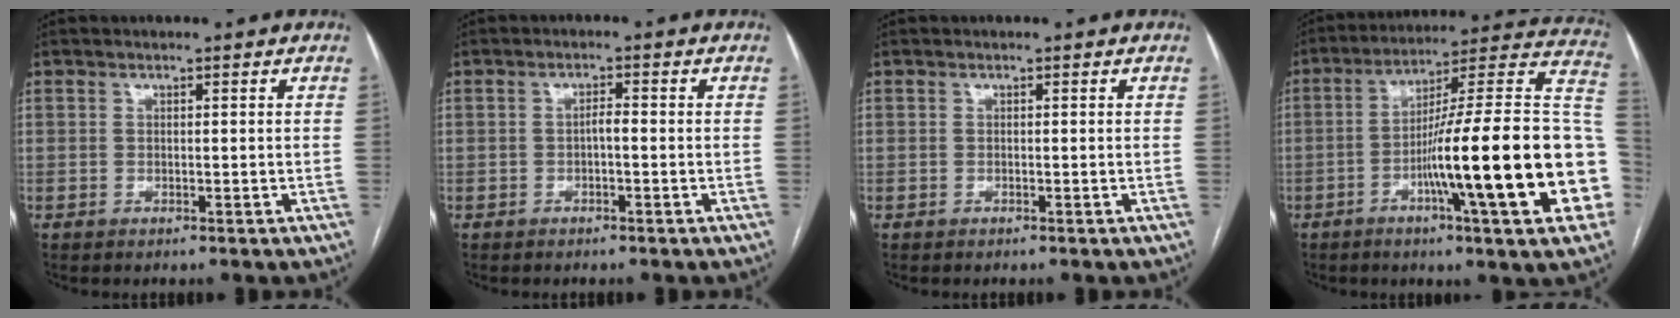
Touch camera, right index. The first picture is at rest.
{"total": 1.5, "force": [-0.4, 0.4, 1.4], "torque": [-0.022, 0.004, -0.008]}
{"total": 0.0}
{"total": 26.9, "force": [-6.3, 1.3, 26.1], "torque": [-0.283, 0.010, -0.102]}